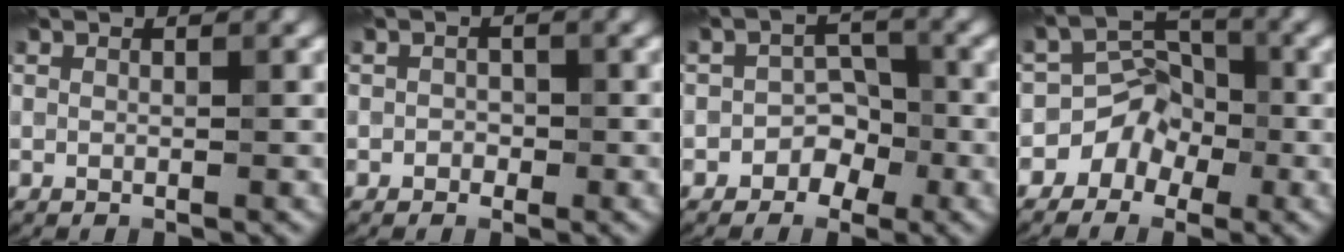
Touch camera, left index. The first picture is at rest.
{"total": 0.9, "force": [-0.5, 0.8, 0.0], "torque": [0.012, 0.007, -0.012]}
{"total": 2.5, "force": [-1.4, 2.0, 0.8], "torque": [0.018, 0.016, -0.029]}
{"total": 3.7, "force": [-1.9, 3.1, 0.7], "torque": [0.028, 0.024, -0.048]}